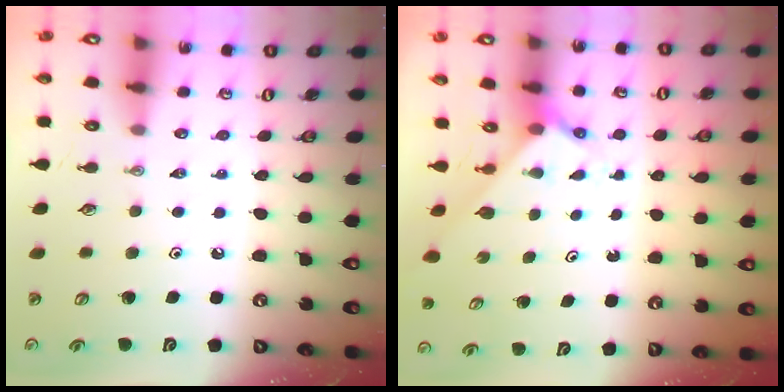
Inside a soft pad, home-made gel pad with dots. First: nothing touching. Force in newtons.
{"total": 2.2, "press": 2.2, "slide": 0.1}